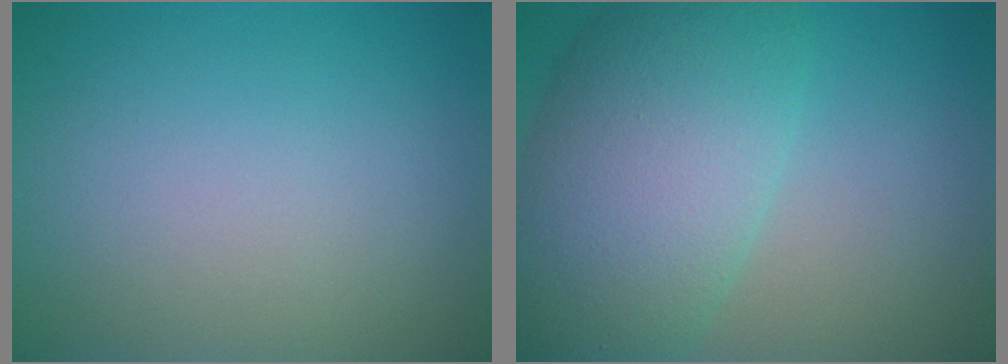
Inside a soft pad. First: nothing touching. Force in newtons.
{"total": 9.9, "press": 9.9, "slide": 0.3}